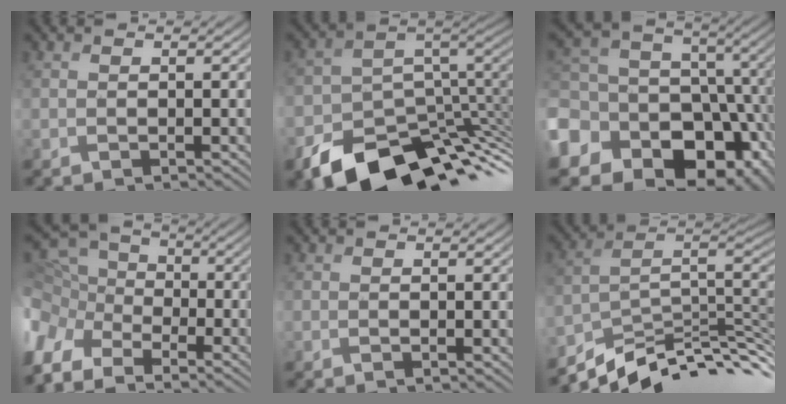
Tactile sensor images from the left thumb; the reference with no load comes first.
{"total": 14.1, "force": [-6.6, 9.5, 8.0], "torque": [-0.167, -0.037, -0.099]}
{"total": 20.2, "force": [-6.9, 16.1, 10.0], "torque": [-0.242, -0.029, -0.110]}
{"total": 11.2, "force": [-6.4, 7.6, 5.2], "torque": [-0.164, -0.017, -0.097]}
{"total": 0.0}
{"total": 11.3, "force": [-6.8, 4.0, 8.1], "torque": [-0.147, 0.000, -0.118]}